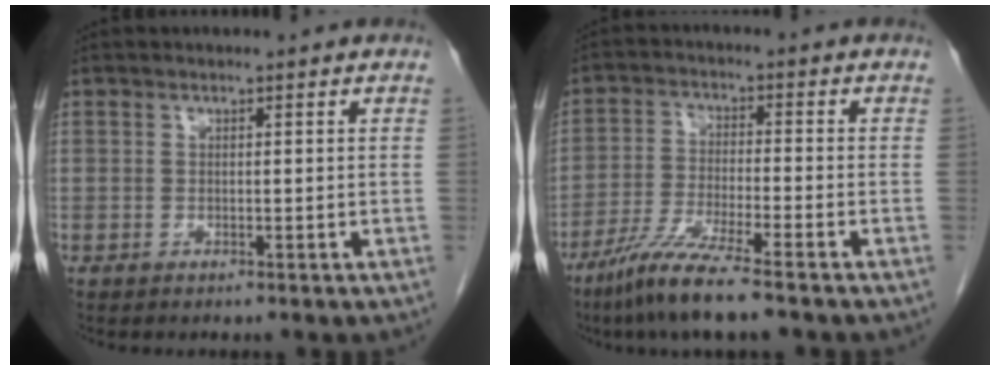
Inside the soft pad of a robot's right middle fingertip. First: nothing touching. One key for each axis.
{"total": 8.9, "fx": -6.5, "fy": -0.1, "fz": 6.0, "tx": -0.119, "ty": -0.029, "tz": -0.123}